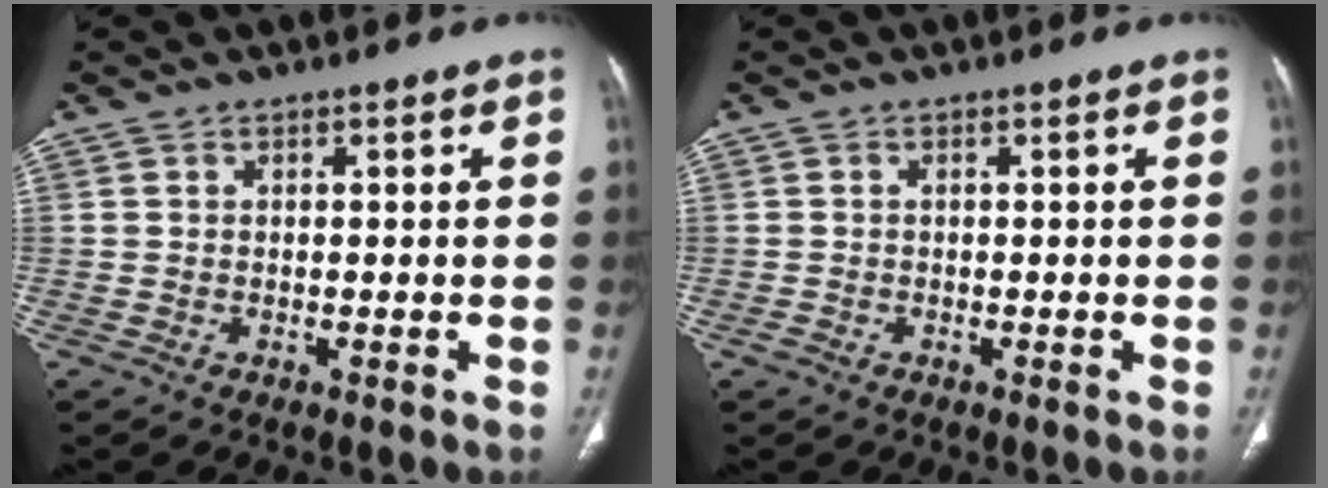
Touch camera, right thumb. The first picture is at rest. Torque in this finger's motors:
{"motor_torque": [0.01, 0.20, -0.33, 0.20, 0.02]}